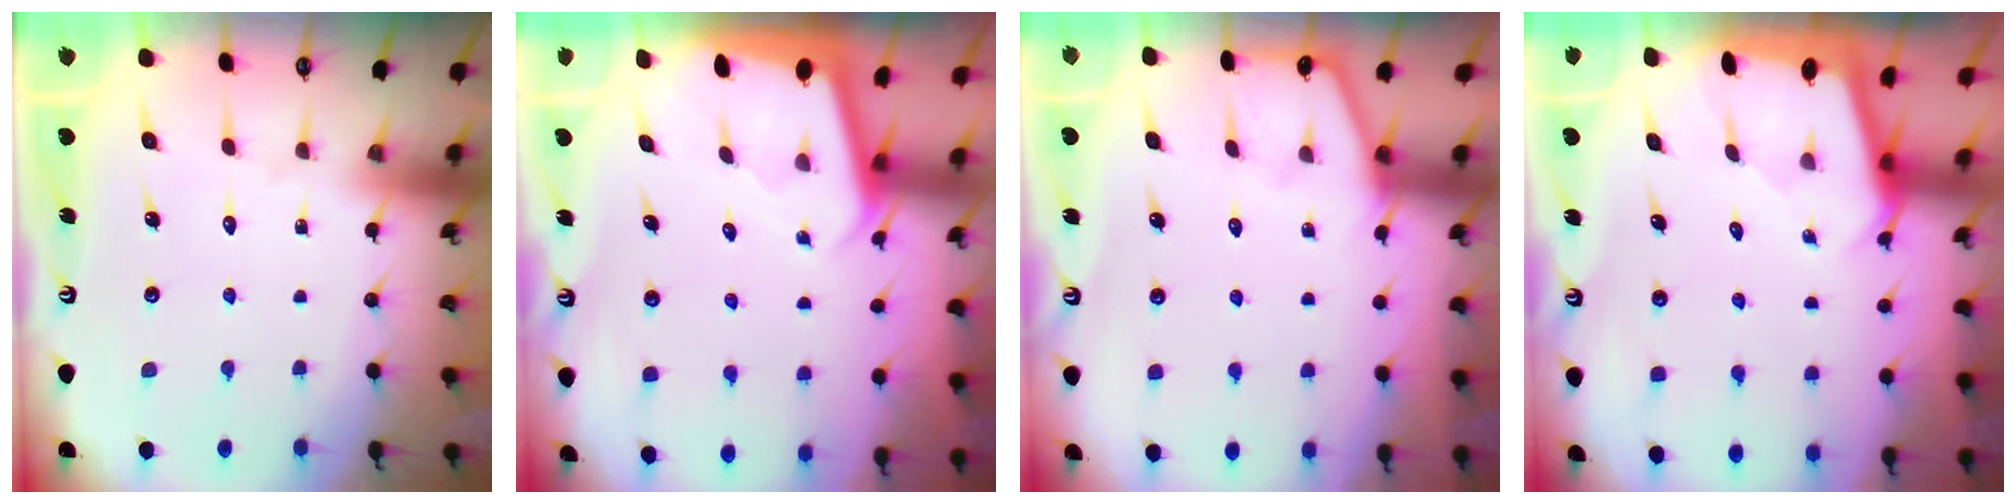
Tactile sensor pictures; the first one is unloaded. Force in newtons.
{"total": 1.9, "press": 1.9, "slide": 0.1}
{"total": 2.7, "press": 2.7, "slide": 0.4}
{"total": 1.8, "press": 1.8, "slide": 0.2}